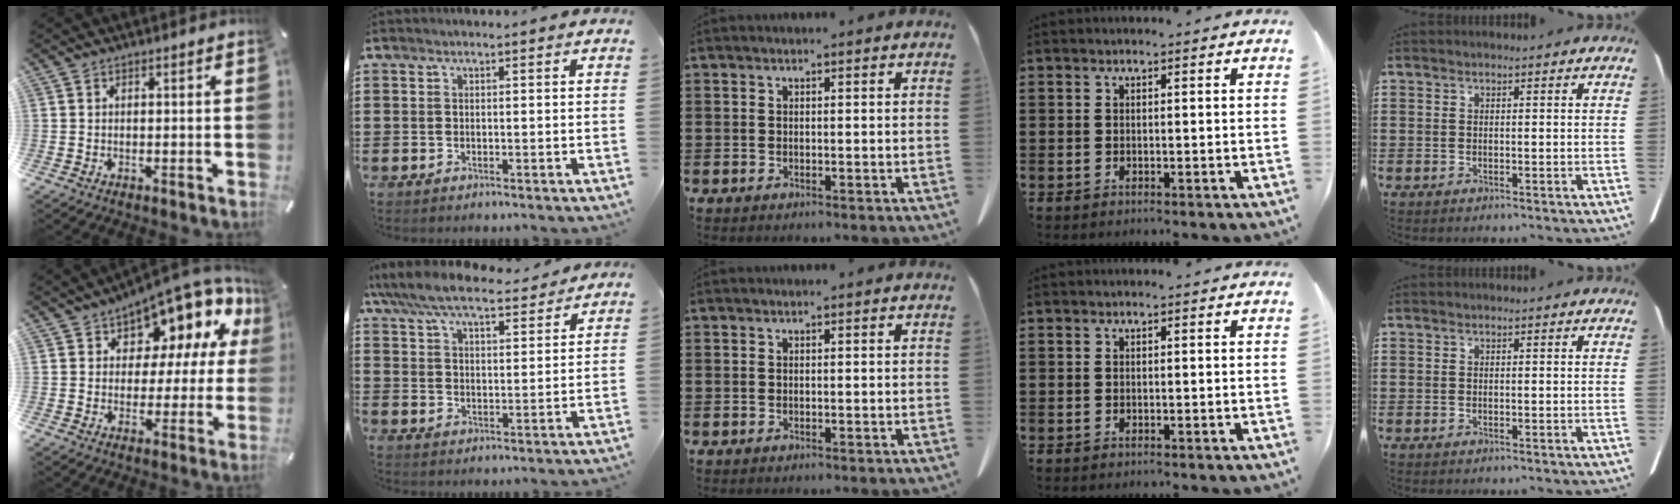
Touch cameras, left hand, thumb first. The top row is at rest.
{"thumb": {"total": 11.5, "force": [9.0, 5.4, 4.6], "torque": [-0.064, -0.095, 0.152]}, "index": {"total": 8.2, "force": [7.3, 1.7, 3.3], "torque": [-0.092, -0.031, 0.132]}}